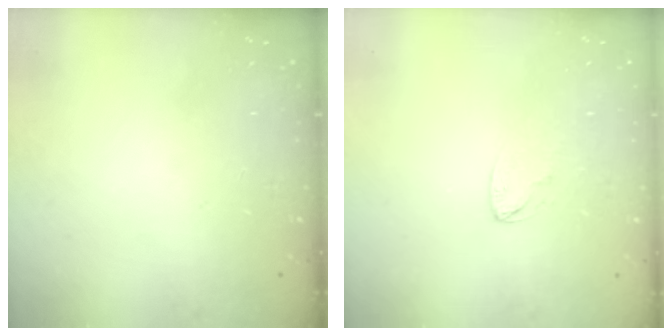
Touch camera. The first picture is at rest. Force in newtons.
{"total": 2.4, "press": 2.4, "slide": 0.2}